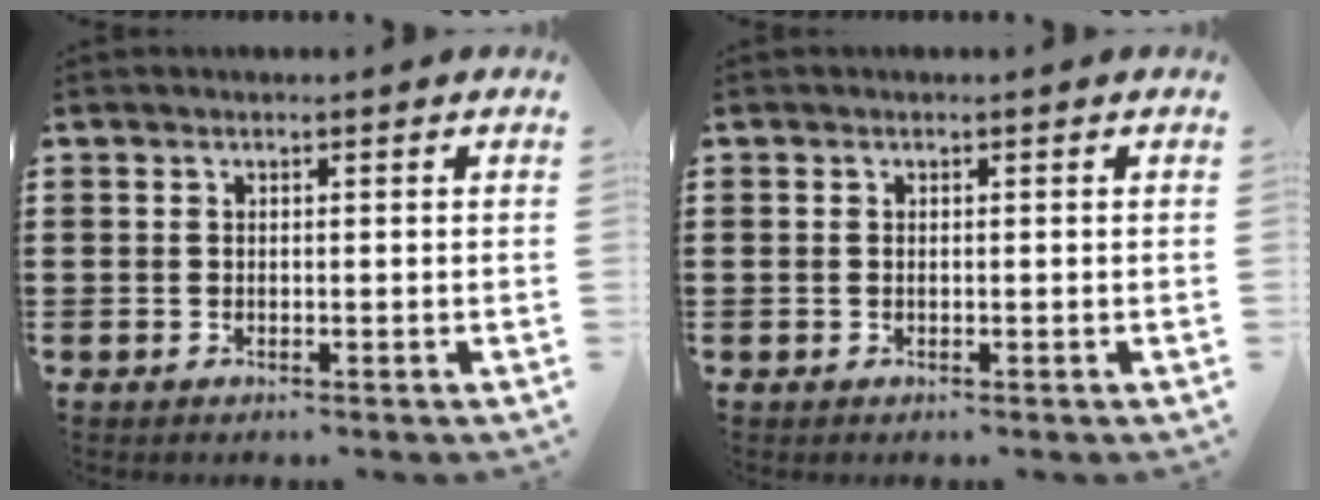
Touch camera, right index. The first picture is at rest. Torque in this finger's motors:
{"motor_torque": [0.24, 0.05, 0.02, 0.01]}